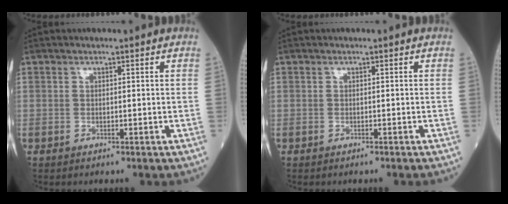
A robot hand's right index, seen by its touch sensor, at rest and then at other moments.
{"total": 0.7, "force": [-0.6, -0.1, 0.3], "torque": [-0.002, 0.000, -0.009]}